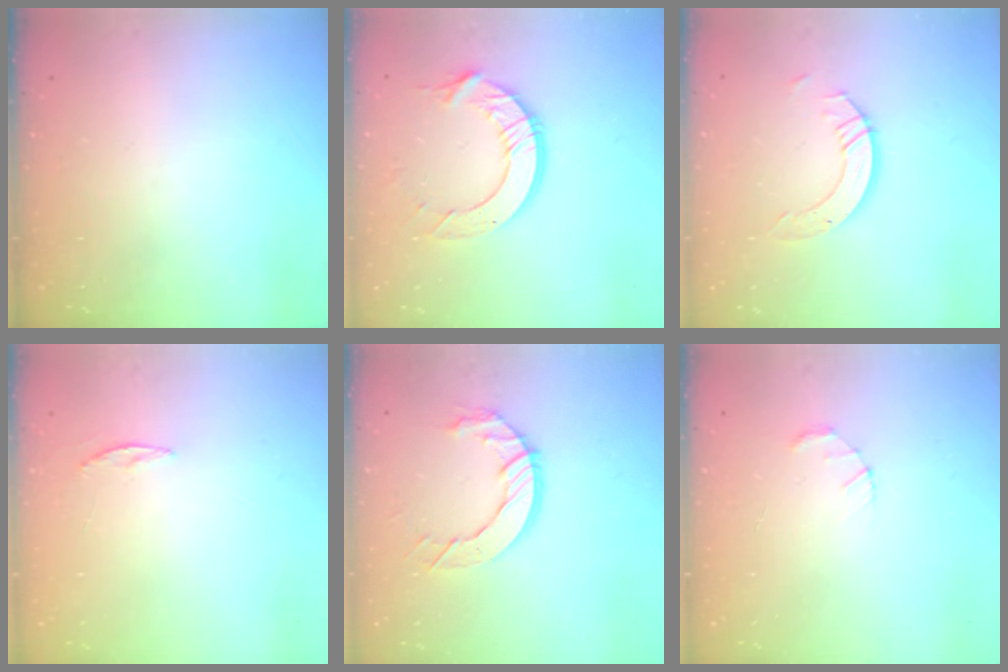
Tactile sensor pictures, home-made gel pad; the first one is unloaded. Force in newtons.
{"total": 11.2, "press": 11.1, "slide": 1.3}
{"total": 6.0, "press": 6.0, "slide": 0.4}
{"total": 3.3, "press": 3.3, "slide": 0.4}
{"total": 9.1, "press": 9.1, "slide": 0.5}
{"total": 1.5, "press": 1.5, "slide": 0.3}